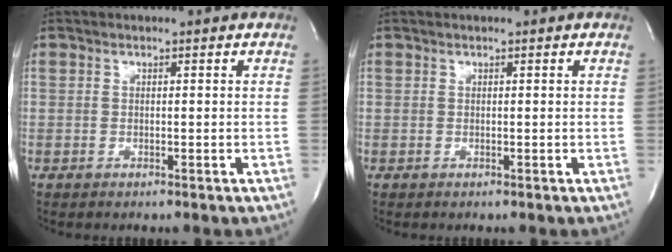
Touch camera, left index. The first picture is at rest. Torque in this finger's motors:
{"motor_torque": [0.50, -0.96, 0.17, 0.02]}